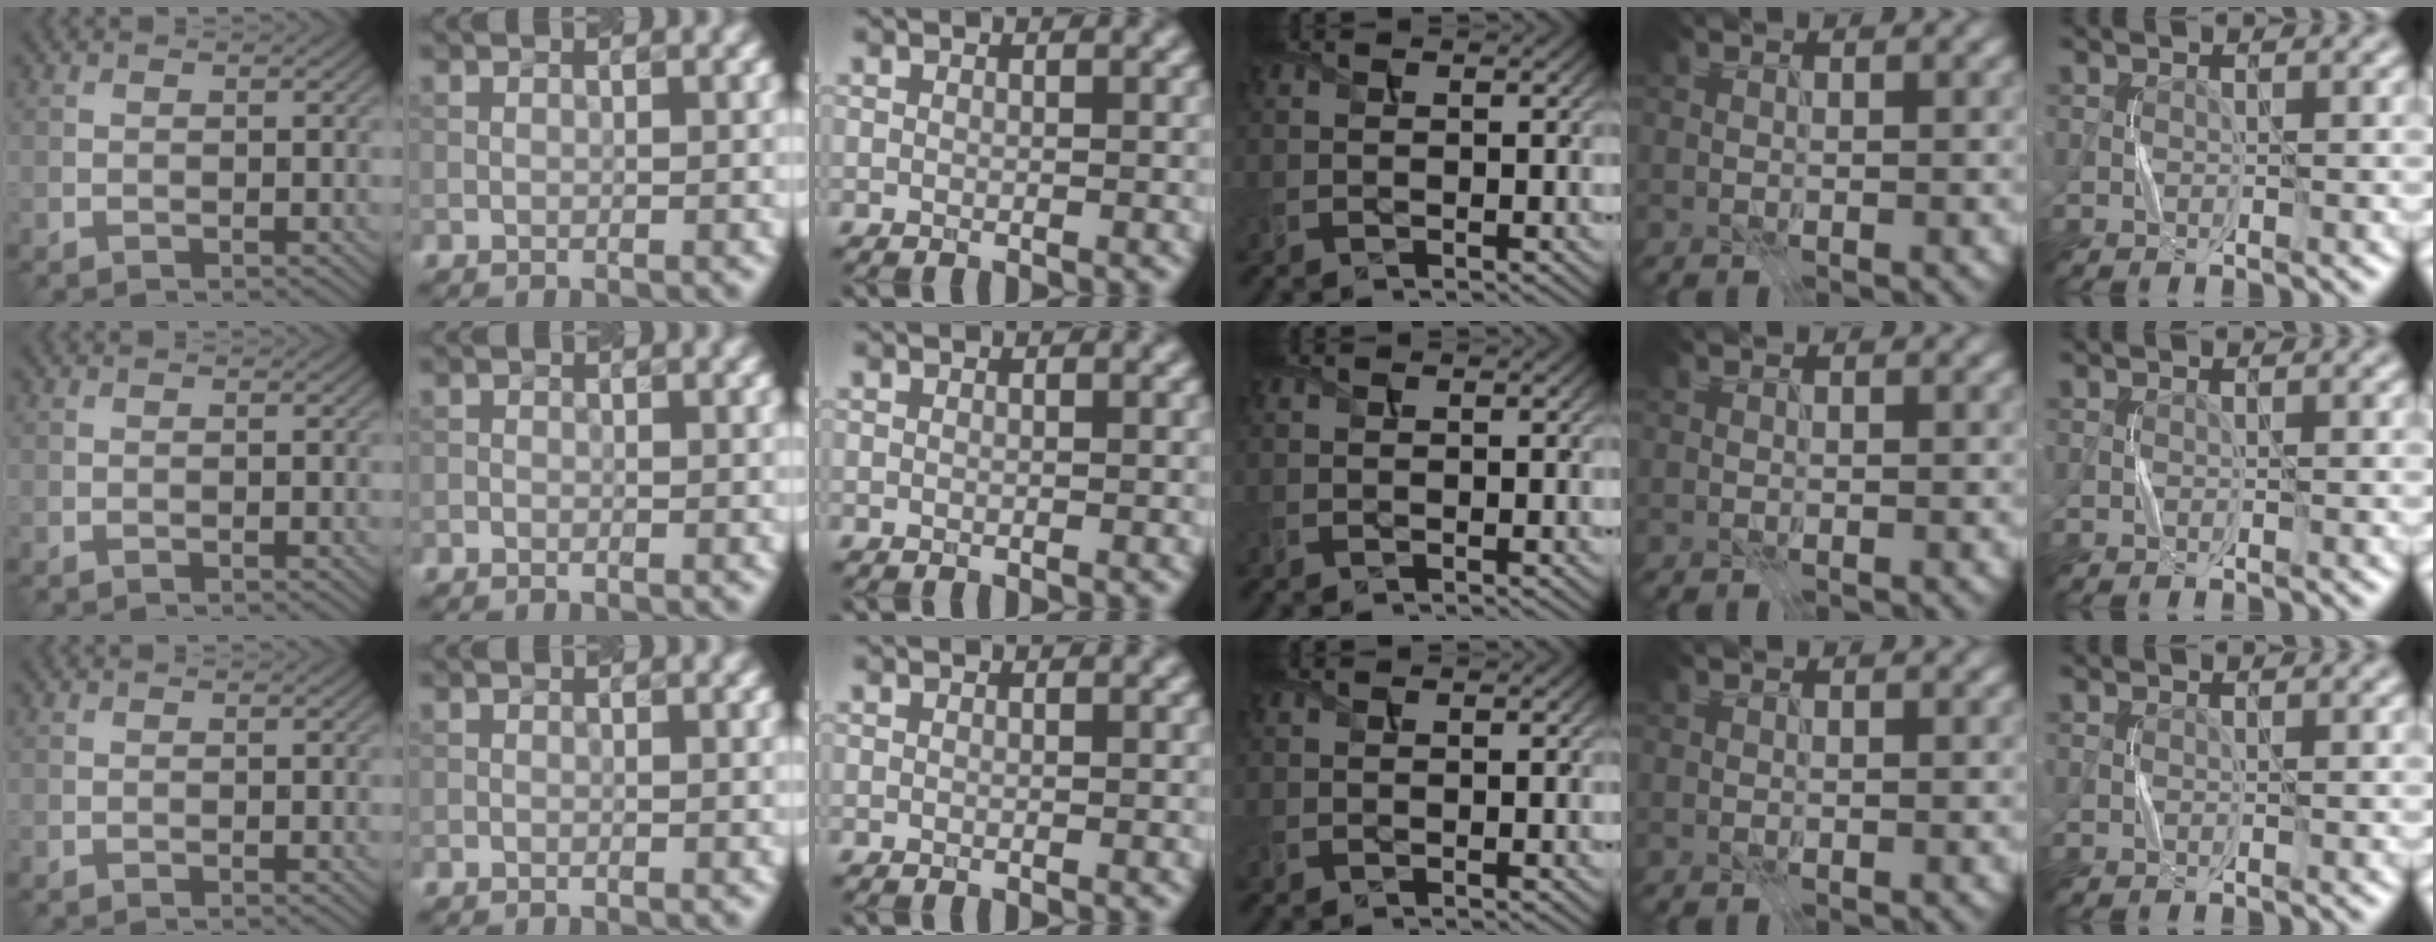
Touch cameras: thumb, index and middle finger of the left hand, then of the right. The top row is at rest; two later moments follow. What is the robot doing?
{"motion": "press", "object": "sticky note"}